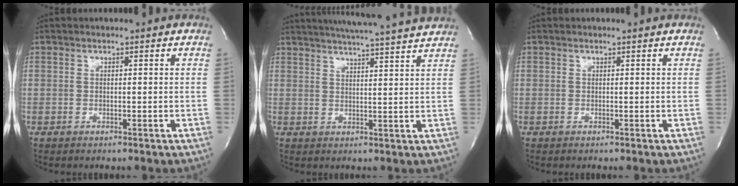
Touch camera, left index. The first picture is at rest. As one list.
[{"total": 16.1, "force": [14.8, -0.5, 6.3], "torque": [-0.112, -0.005, 0.194]}, {"total": 0.8, "force": [0.8, -0.1, 0.2], "torque": [-0.007, 0.000, 0.010]}]